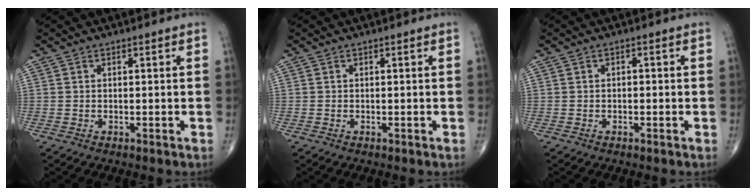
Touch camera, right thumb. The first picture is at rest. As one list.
[{"total": 0.0}, {"total": 0.7, "force": [-0.2, 0.4, 0.4], "torque": [-0.002, 0.004, -0.006]}]